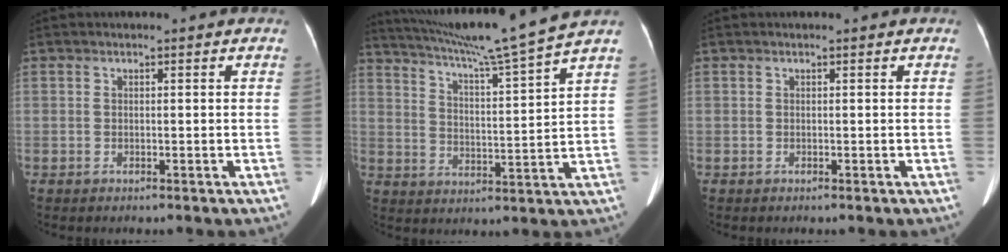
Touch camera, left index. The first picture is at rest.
{"total": 16.0, "force": [14.0, -2.9, 7.2], "torque": [-0.127, -0.027, 0.210]}
{"total": 0.0}